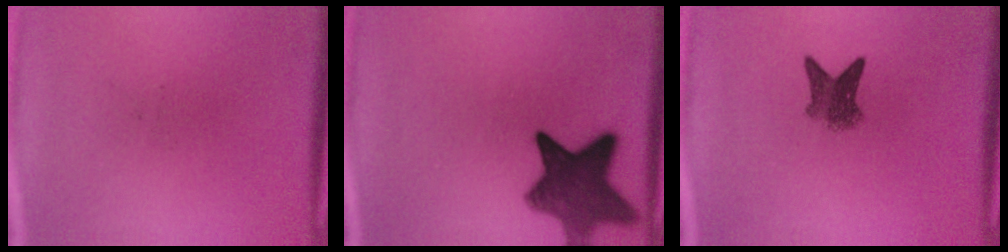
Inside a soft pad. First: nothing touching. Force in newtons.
{"total": 9.8}
{"total": 3.9}